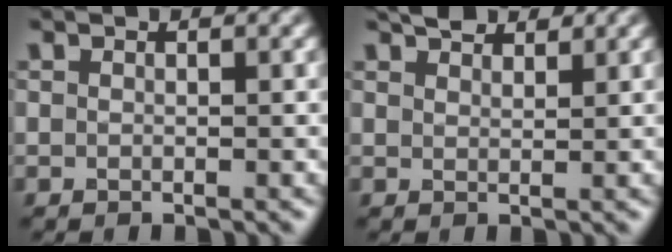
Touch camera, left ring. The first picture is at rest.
{"total": 2.3, "force": [2.1, 0.8, 0.8], "torque": [-0.010, 0.007, 0.038]}